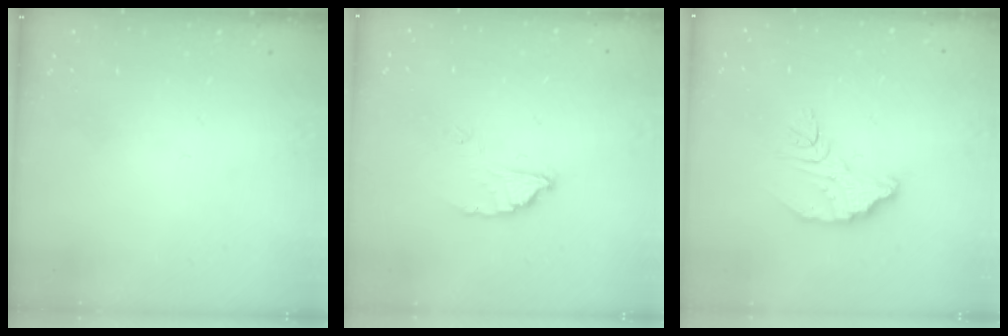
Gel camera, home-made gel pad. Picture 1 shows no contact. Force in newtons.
{"total": 4.4, "press": 4.3, "slide": 0.2}
{"total": 8.9, "press": 8.9, "slide": 0.7}